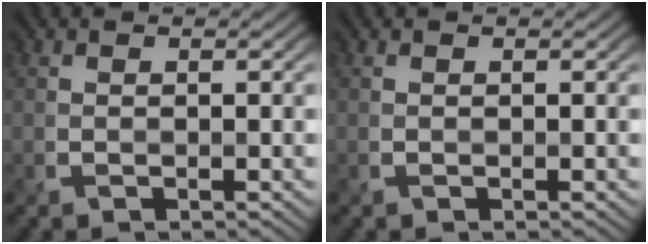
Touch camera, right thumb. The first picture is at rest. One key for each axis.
{"total": 0.0}